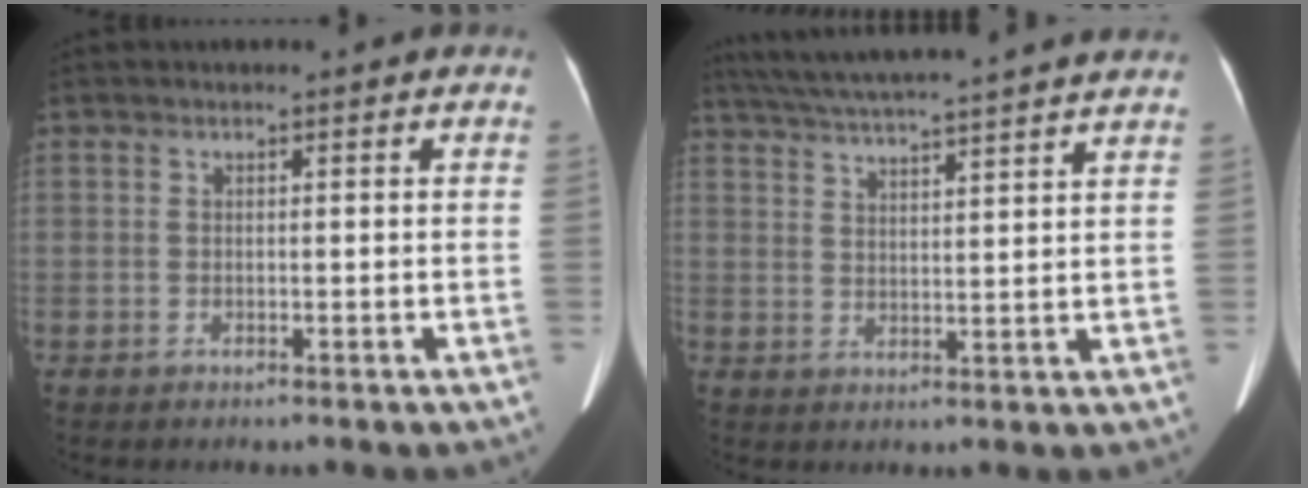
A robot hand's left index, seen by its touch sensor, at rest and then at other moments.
{"total": 18.9, "force": [17.0, -0.5, 8.4], "torque": [-0.149, 0.014, 0.235]}